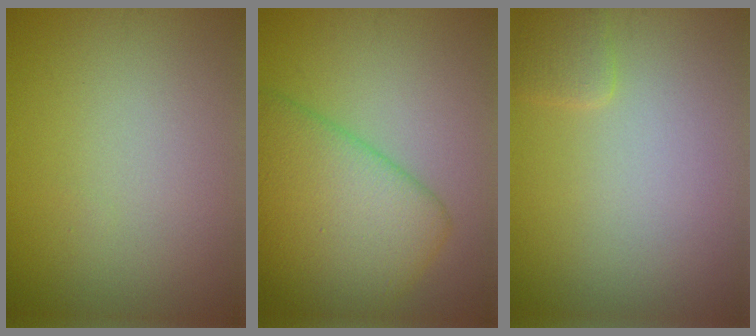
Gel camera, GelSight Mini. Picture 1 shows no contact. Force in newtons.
{"total": 7.8, "press": 7.8, "slide": 0.5}
{"total": 1.2, "press": 1.2, "slide": 0.2}